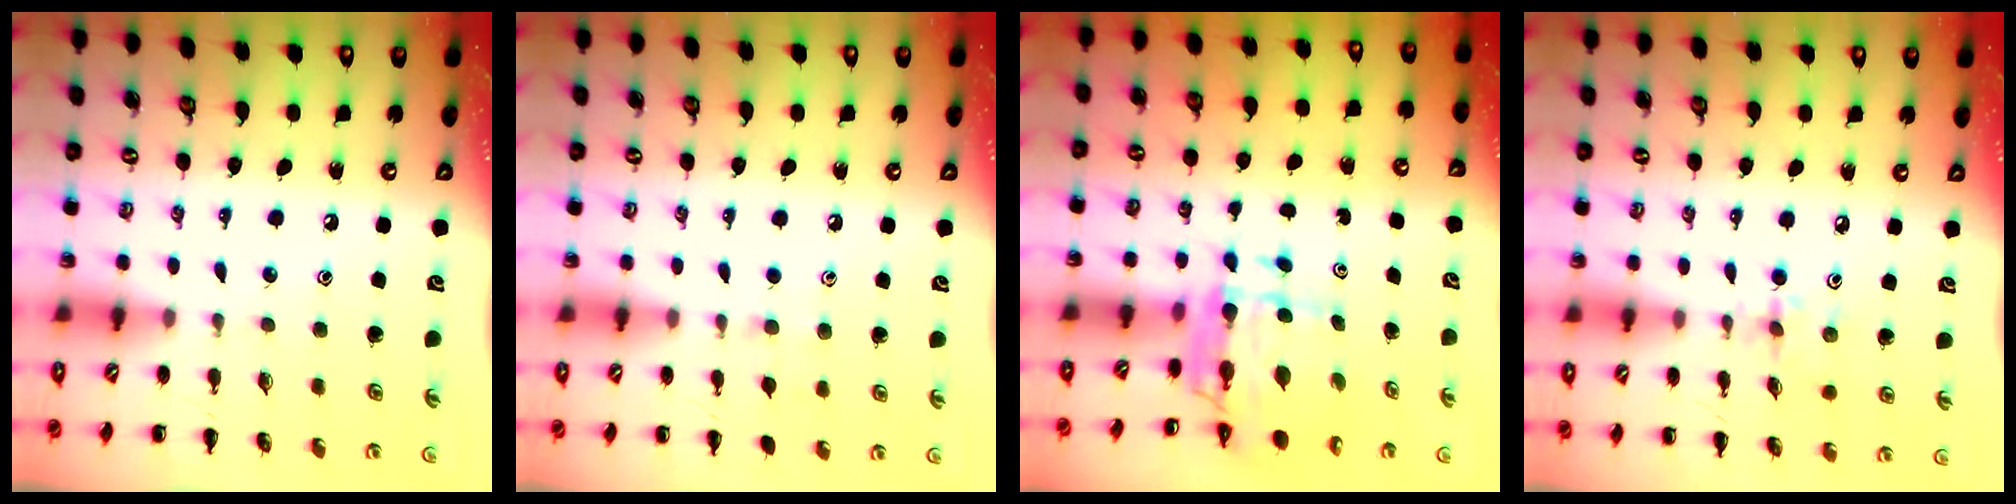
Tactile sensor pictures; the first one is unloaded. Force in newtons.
{"total": 5.8, "press": 5.4, "slide": 2.2}
{"total": 6.8, "press": 6.3, "slide": 2.5}
{"total": 2.9, "press": 2.9, "slide": 0.5}